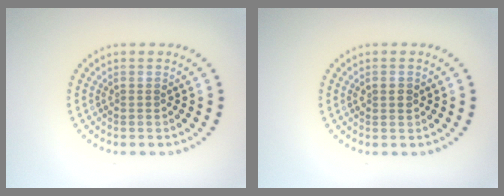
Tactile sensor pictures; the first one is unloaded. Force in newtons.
{"total": 1.5, "press": 1.5, "slide": 0.1}